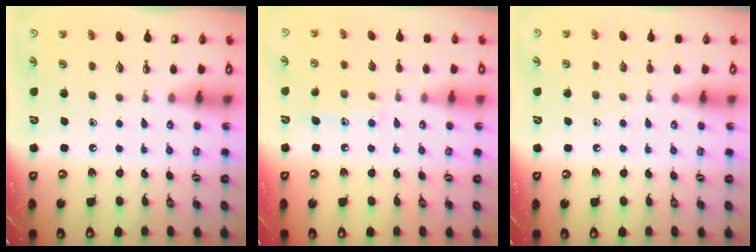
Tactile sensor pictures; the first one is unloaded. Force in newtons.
{"total": 9.6, "press": 9.6, "slide": 0.6}
{"total": 3.6, "press": 3.6, "slide": 0.4}